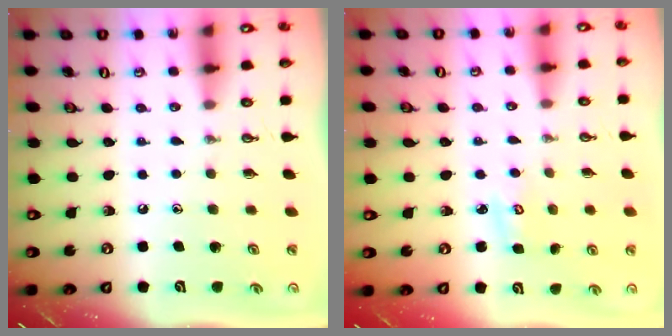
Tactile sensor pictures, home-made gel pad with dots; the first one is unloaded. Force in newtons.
{"total": 2.5, "press": 2.5, "slide": 0.3}